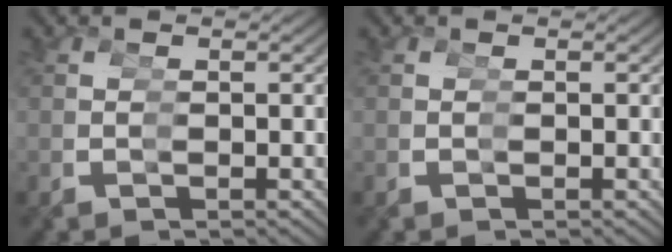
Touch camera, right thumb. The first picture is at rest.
{"total": 0.0}